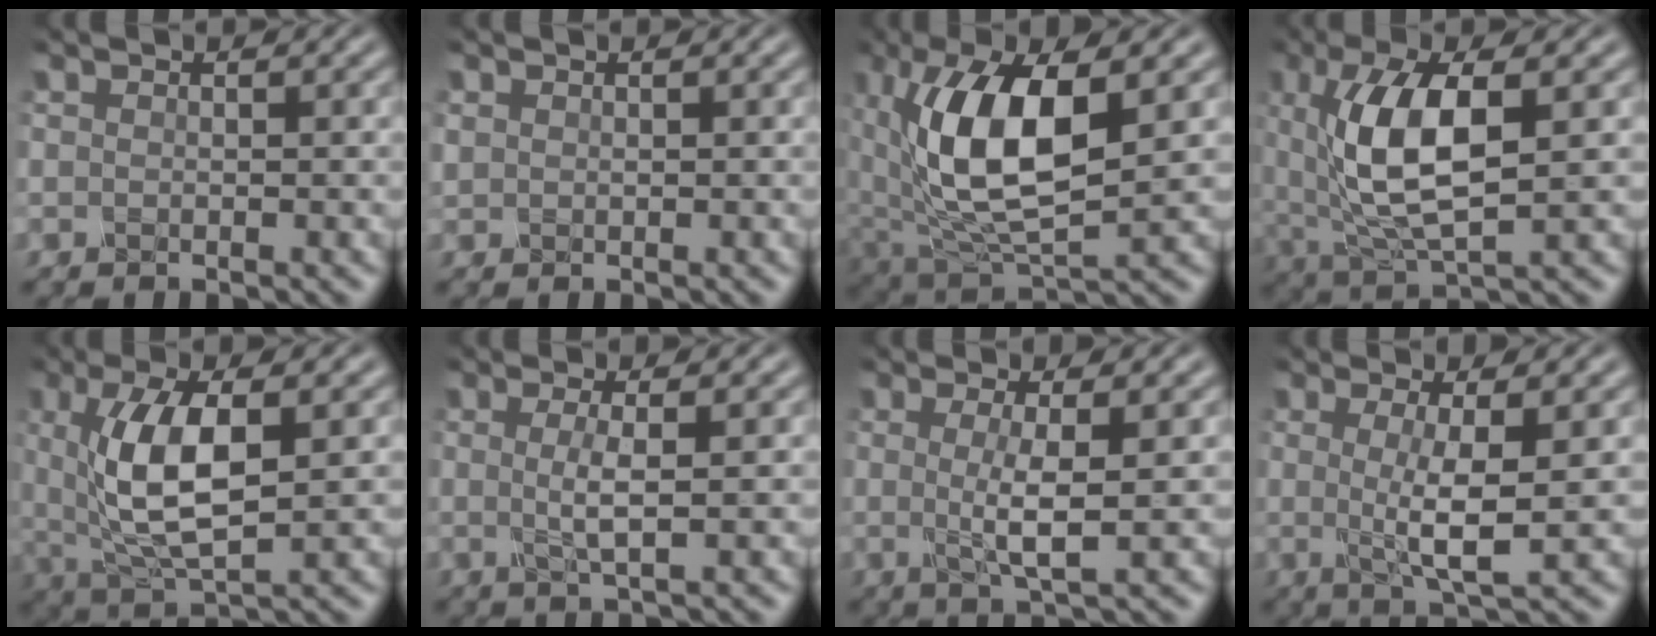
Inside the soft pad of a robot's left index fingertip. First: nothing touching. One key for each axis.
{"total": 0.6, "fx": 0.3, "fy": 0.5, "fz": 0.1, "tx": -0.003, "ty": -0.002, "tz": 0.009}
{"total": 11.5, "fx": 2.0, "fy": 5.6, "fz": 9.9, "tx": -0.188, "ty": 0.001, "tz": 0.034}
{"total": 8.6, "fx": 1.2, "fy": 3.4, "fz": 7.8, "tx": -0.156, "ty": -0.002, "tz": 0.023}
{"total": 7.7, "fx": 1.0, "fy": 2.9, "fz": 7.1, "tx": -0.144, "ty": -0.006, "tz": 0.021}
{"total": 2.4, "fx": 0.2, "fy": 0.5, "fz": 2.3, "tx": -0.046, "ty": -0.003, "tz": 0.003}
{"total": 3.4, "fx": 0.3, "fy": 0.6, "fz": 3.3, "tx": -0.062, "ty": -0.008, "tz": 0.006}
{"total": 4.3, "fx": 0.4, "fy": 0.8, "fz": 4.2, "tx": -0.078, "ty": -0.009, "tz": 0.008}